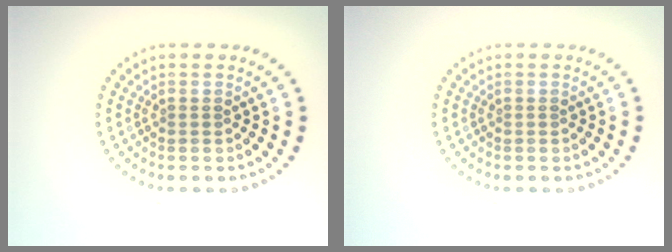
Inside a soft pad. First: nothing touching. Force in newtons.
{"total": 0.0}